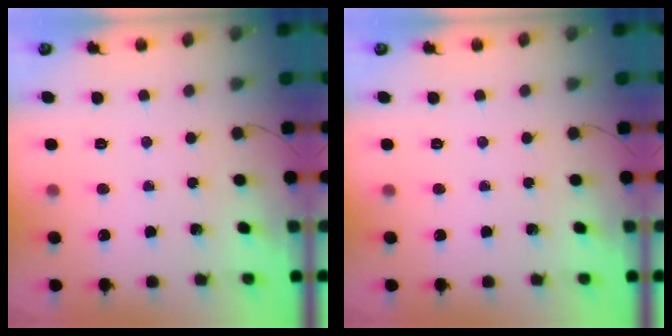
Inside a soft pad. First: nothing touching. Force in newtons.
{"total": 0.0}